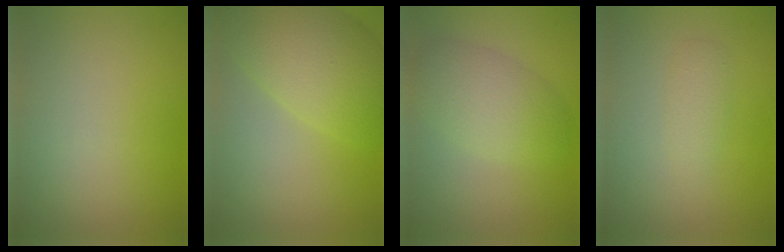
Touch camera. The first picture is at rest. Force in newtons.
{"total": 7.4, "press": 7.4, "slide": 0.1}
{"total": 4.2, "press": 4.1, "slide": 0.3}
{"total": 1.4, "press": 1.4, "slide": 0.0}